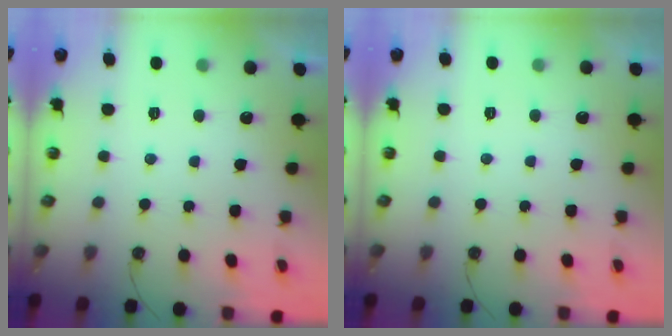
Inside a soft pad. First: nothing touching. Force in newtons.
{"total": 1.0, "press": 0.4, "slide": 1.0}